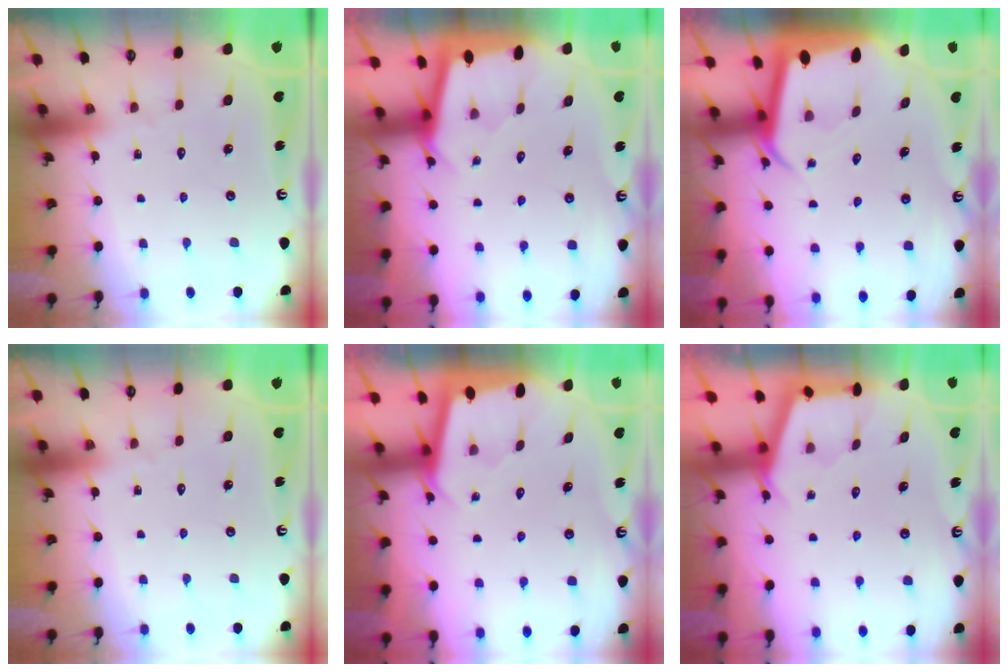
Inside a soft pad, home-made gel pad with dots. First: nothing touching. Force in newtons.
{"total": 2.0, "press": 2.0, "slide": 0.1}
{"total": 3.1, "press": 3.1, "slide": 0.3}
{"total": 0.0}
{"total": 1.8, "press": 1.7, "slide": 0.1}
{"total": 2.7, "press": 2.7, "slide": 0.3}